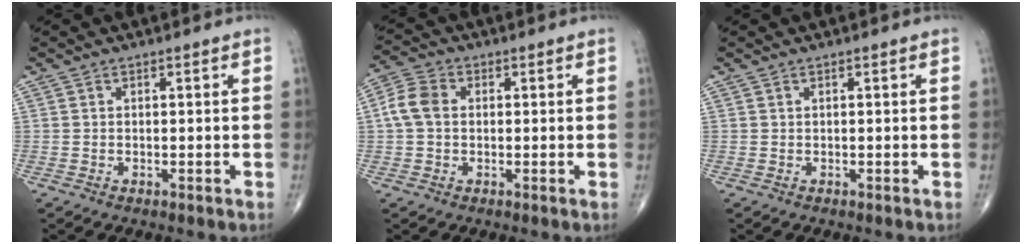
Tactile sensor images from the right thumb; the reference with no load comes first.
{"total": 5.7, "force": [0.3, 4.2, 3.8], "torque": [-0.081, 0.018, 0.000]}
{"total": 0.0}